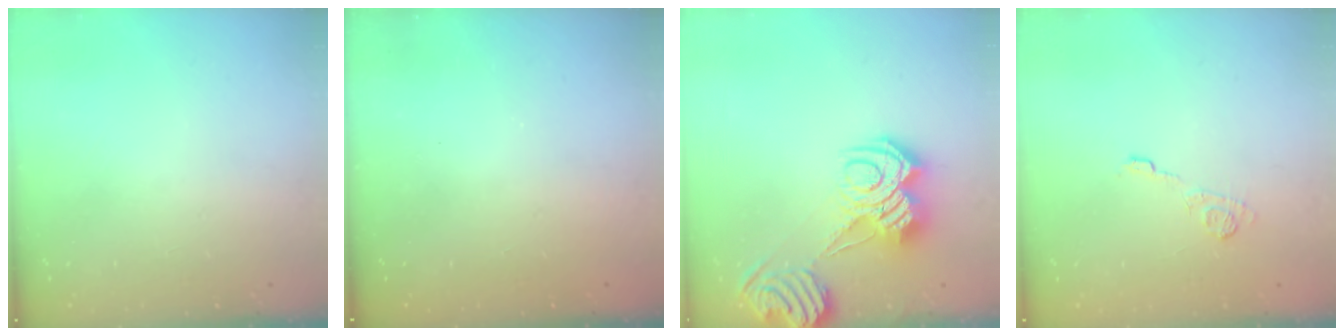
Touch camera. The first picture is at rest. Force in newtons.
{"total": 2.6, "press": 2.4, "slide": 0.8}
{"total": 10.5, "press": 10.4, "slide": 0.9}
{"total": 9.1, "press": 9.0, "slide": 1.4}